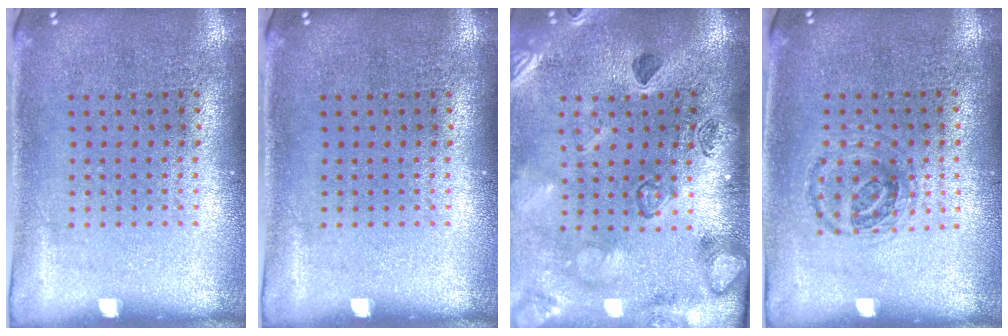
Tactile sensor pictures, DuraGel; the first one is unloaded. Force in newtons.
{"total": 0.0}
{"total": 2.3, "press": 2.3, "slide": 0.5}
{"total": 0.9, "press": 0.9, "slide": 0.2}